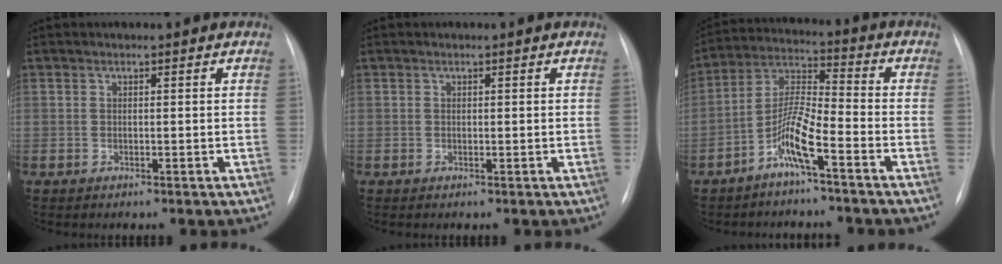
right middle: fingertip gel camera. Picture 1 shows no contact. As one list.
[{"total": 0.0}, {"total": 7.5, "force": [-4.2, 0.5, 6.2], "torque": [-0.137, 0.012, -0.085]}]